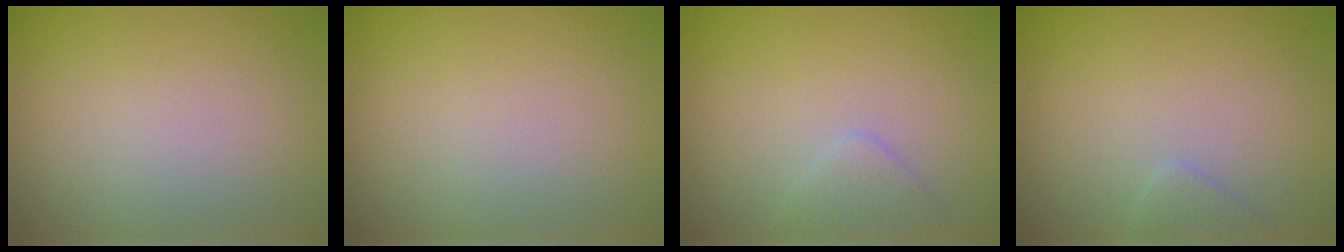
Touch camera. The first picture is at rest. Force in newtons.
{"total": 0.0}
{"total": 1.4, "press": 1.4, "slide": 0.1}
{"total": 1.0, "press": 1.0, "slide": 0.1}